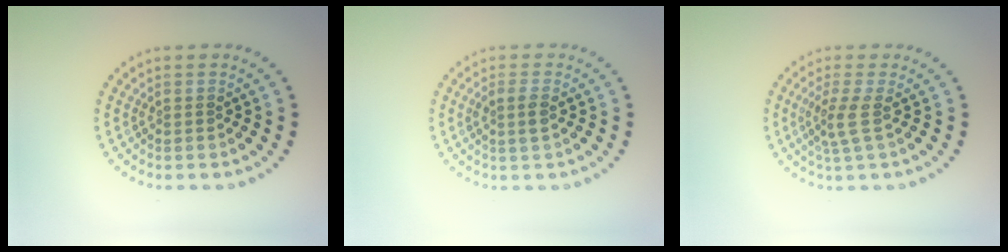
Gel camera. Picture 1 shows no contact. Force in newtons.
{"total": 1.7, "press": 1.6, "slide": 0.4}
{"total": 2.2, "press": 1.7, "slide": 1.4}